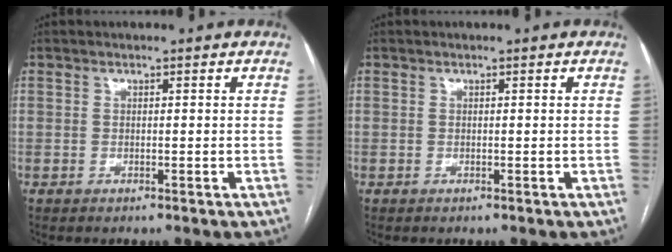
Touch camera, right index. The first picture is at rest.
{"total": 0.0}